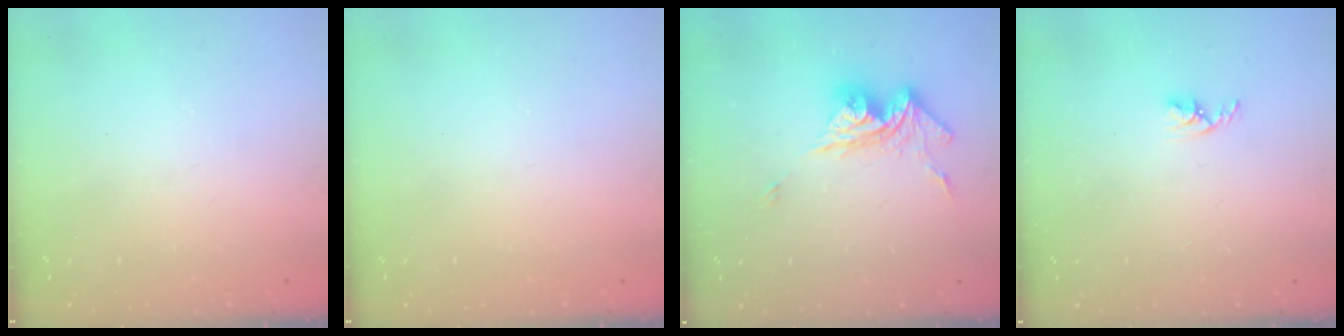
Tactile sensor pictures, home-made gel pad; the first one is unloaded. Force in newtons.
{"total": 0.0}
{"total": 12.0, "press": 11.9, "slide": 1.5}
{"total": 2.7, "press": 2.7, "slide": 0.5}